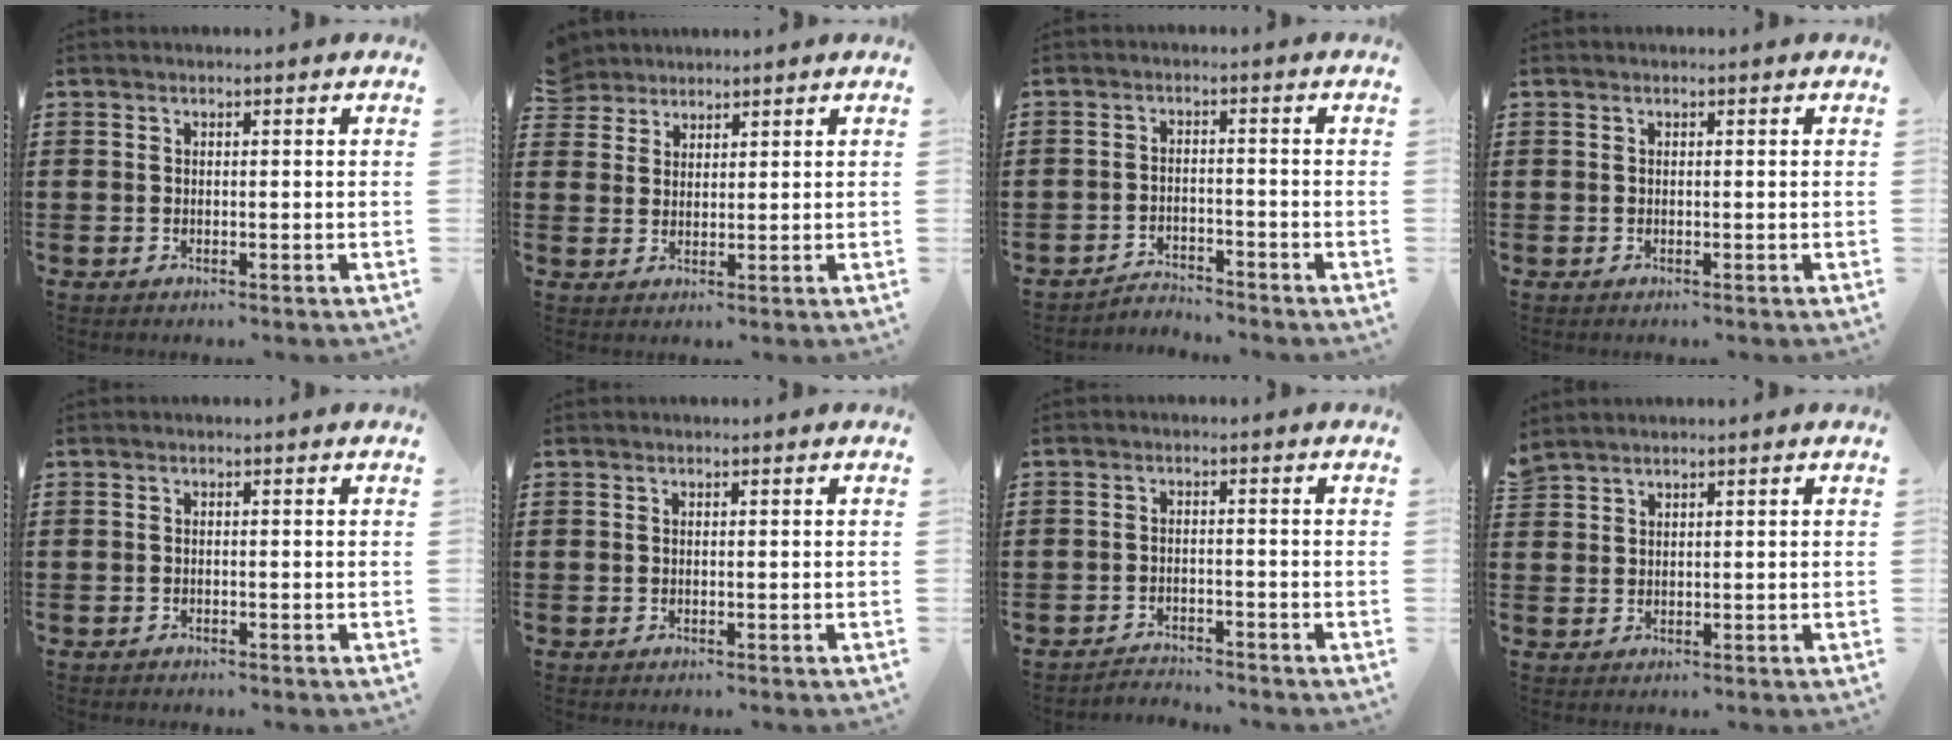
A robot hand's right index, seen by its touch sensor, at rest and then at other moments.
{"total": 3.4, "force": [3.1, 1.4, -0.2], "torque": [-0.008, 0.004, 0.063]}
{"total": 2.8, "force": [-2.8, 0.2, -0.1], "torque": [-0.008, 0.001, -0.060]}
{"total": 0.0}
{"total": 0.5, "force": [-0.5, 0.0, -0.1], "torque": [0.000, 0.000, -0.012]}
{"total": 0.0}
{"total": 2.4, "force": [-2.4, 0.1, -0.1], "torque": [-0.006, 0.000, -0.052]}
{"total": 1.7, "force": [1.7, 0.3, 0.0], "torque": [-0.004, 0.000, 0.033]}